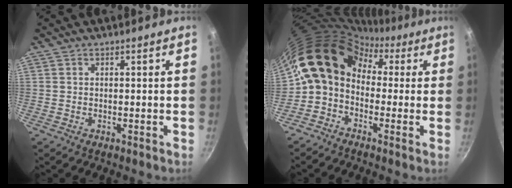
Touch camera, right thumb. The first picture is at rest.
{"total": 14.2, "force": [1.1, 11.2, 8.8], "torque": [-0.134, 0.047, -0.010]}